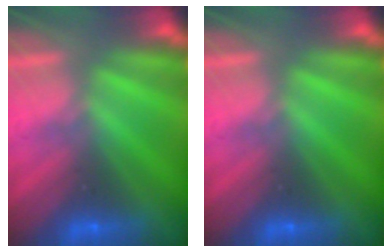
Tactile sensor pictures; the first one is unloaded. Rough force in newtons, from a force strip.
{"total": 0.0}